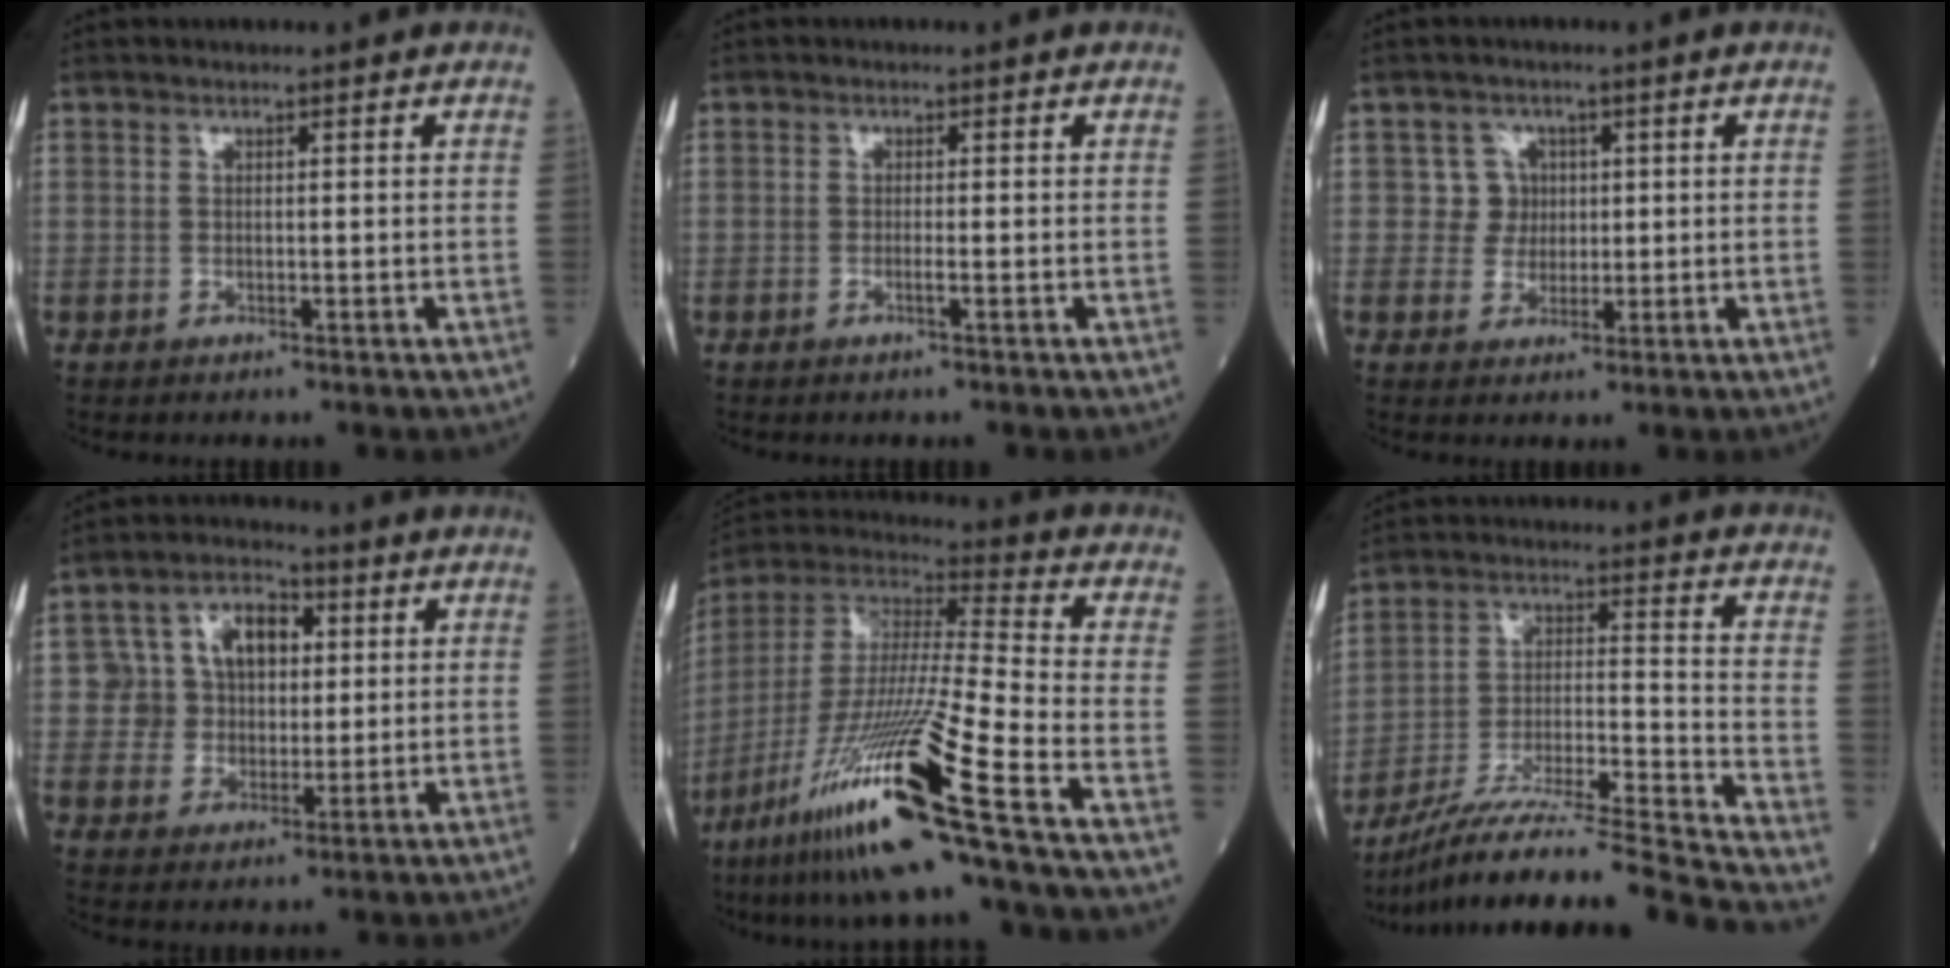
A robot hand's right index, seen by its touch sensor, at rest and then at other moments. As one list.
[{"total": 0.8, "force": [-0.4, -0.2, 0.7], "torque": [-0.015, 0.002, -0.007]}, {"total": 3.3, "force": [0.6, 3.2, -0.2], "torque": [0.014, 0.007, 0.005]}, {"total": 8.4, "force": [1.9, 6.7, 4.6], "torque": [-0.073, 0.027, 0.038]}, {"total": 23.8, "force": [-13.5, -1.1, 19.5], "torque": [-0.401, -0.048, -0.256]}, {"total": 22.6, "force": [-20.0, -1.9, 10.4], "torque": [-0.155, -0.012, -0.330]}]